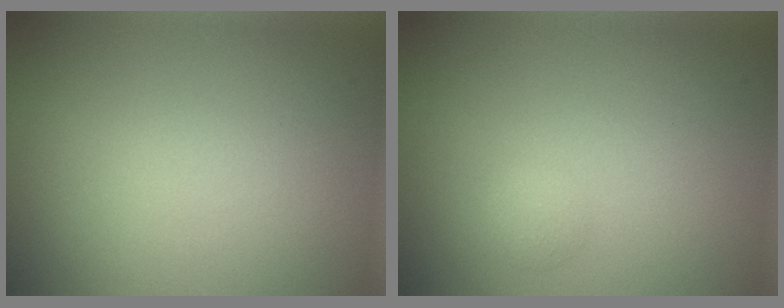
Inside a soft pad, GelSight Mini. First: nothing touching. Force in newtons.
{"total": 1.0, "press": 1.0, "slide": 0.1}